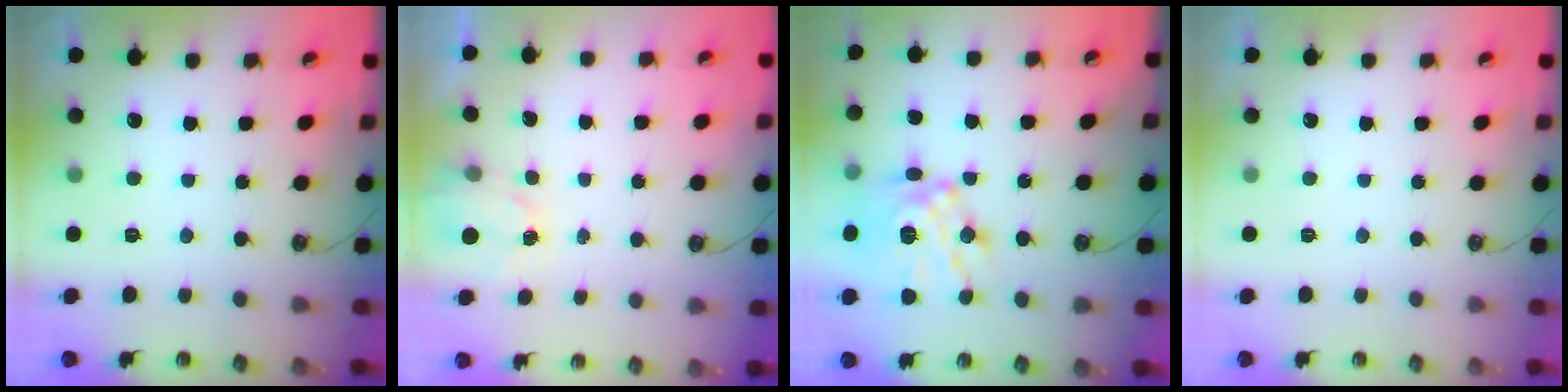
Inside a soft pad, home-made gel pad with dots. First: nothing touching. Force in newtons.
{"total": 2.1, "press": 2.1, "slide": 0.4}
{"total": 16.4, "press": 16.3, "slide": 1.8}
{"total": 0.0}